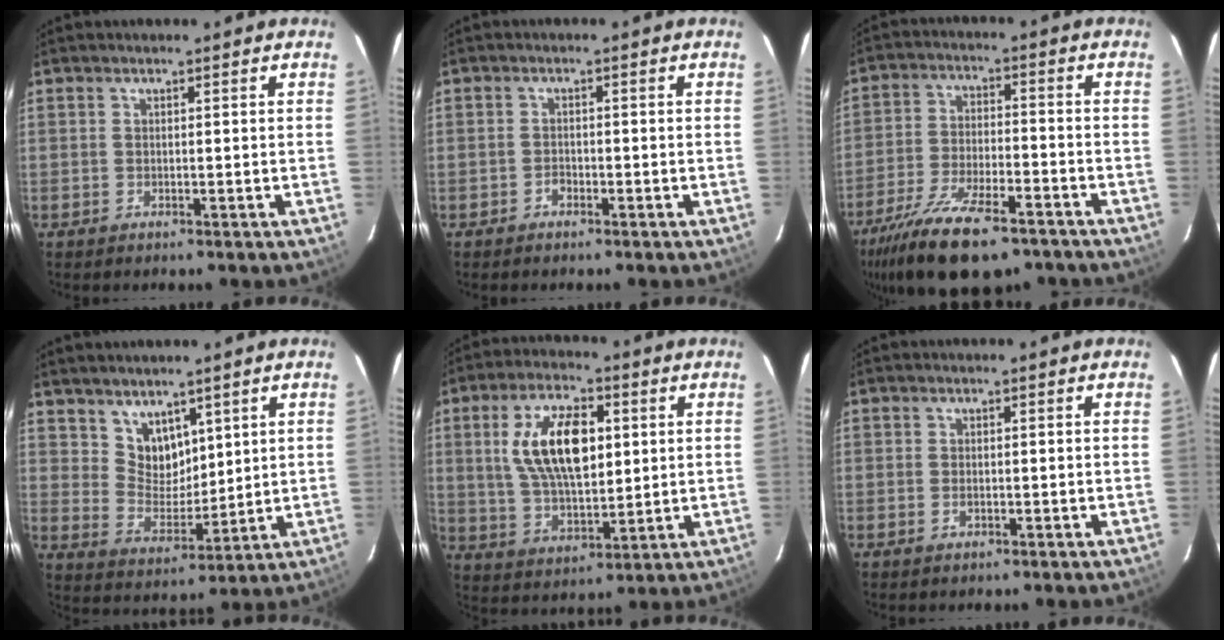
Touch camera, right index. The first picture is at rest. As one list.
[{"total": 1.3, "force": [-1.0, 0.8, 0.3], "torque": [-0.005, 0.001, -0.018]}, {"total": 18.1, "force": [-13.3, 5.9, 10.8], "torque": [-0.220, -0.043, -0.221]}, {"total": 7.0, "force": [4.9, 4.5, 2.1], "torque": [-0.029, -0.001, 0.102]}, {"total": 14.3, "force": [3.4, 6.7, 12.2], "torque": [-0.230, 0.010, 0.068]}, {"total": 1.2, "force": [-0.5, 0.8, 0.8], "torque": [-0.015, -0.001, -0.009]}]